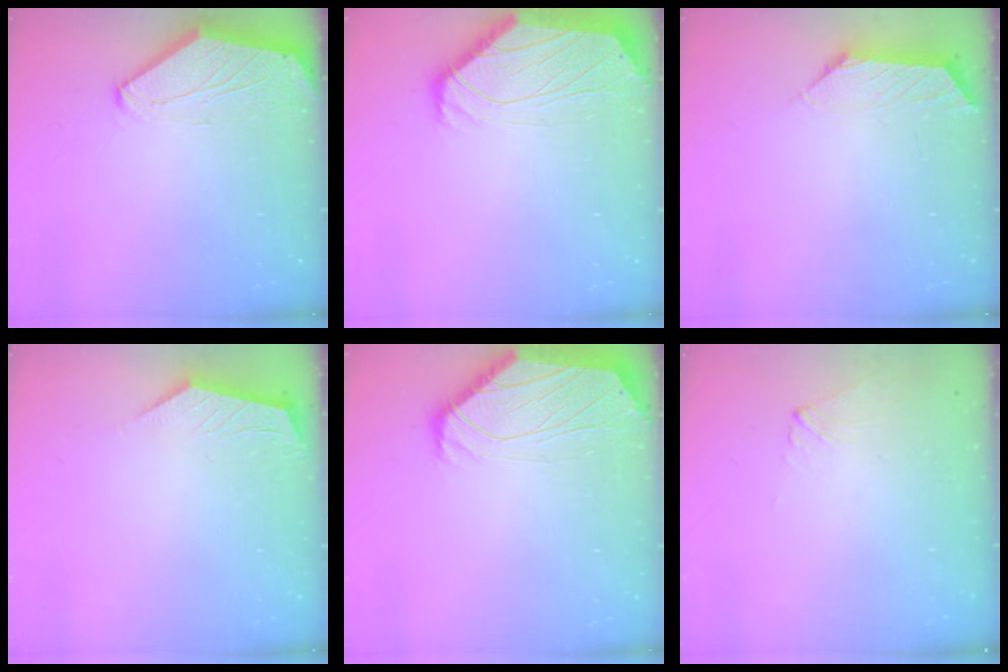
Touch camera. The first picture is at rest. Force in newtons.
{"total": 1.1, "press": 1.0, "slide": 0.6}
{"total": 1.2, "press": 1.1, "slide": 0.4}
{"total": 2.1, "press": 2.0, "slide": 0.4}
{"total": 1.1, "press": 1.0, "slide": 0.6}
{"total": 1.8, "press": 1.8, "slide": 0.3}